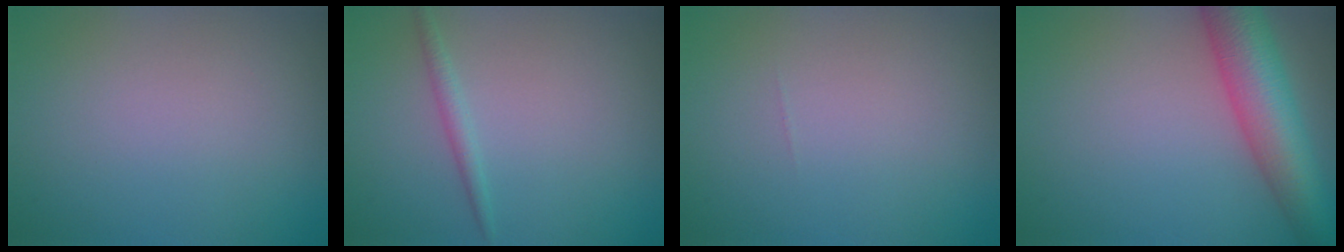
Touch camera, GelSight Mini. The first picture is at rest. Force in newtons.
{"total": 1.3, "press": 1.3, "slide": 0.0}
{"total": 0.0}
{"total": 7.8, "press": 7.8, "slide": 0.4}